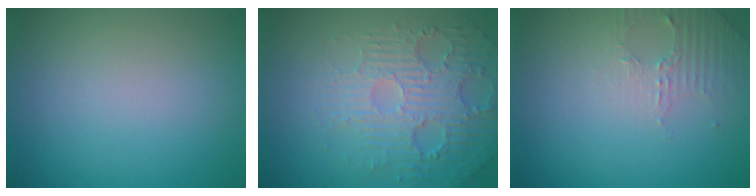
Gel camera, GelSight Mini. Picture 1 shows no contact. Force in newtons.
{"total": 5.8, "press": 3.9, "slide": 4.3}
{"total": 2.2, "press": 2.1, "slide": 0.6}